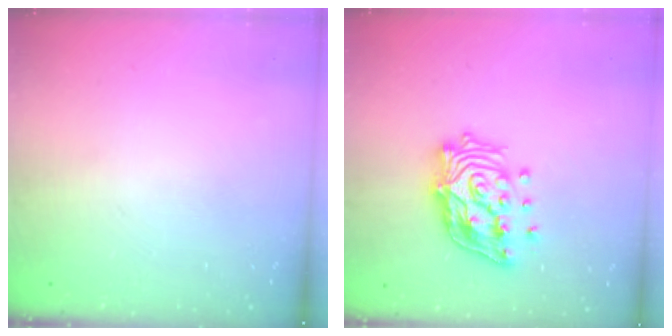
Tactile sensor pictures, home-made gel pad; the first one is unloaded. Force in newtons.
{"total": 16.8, "press": 16.6, "slide": 2.6}